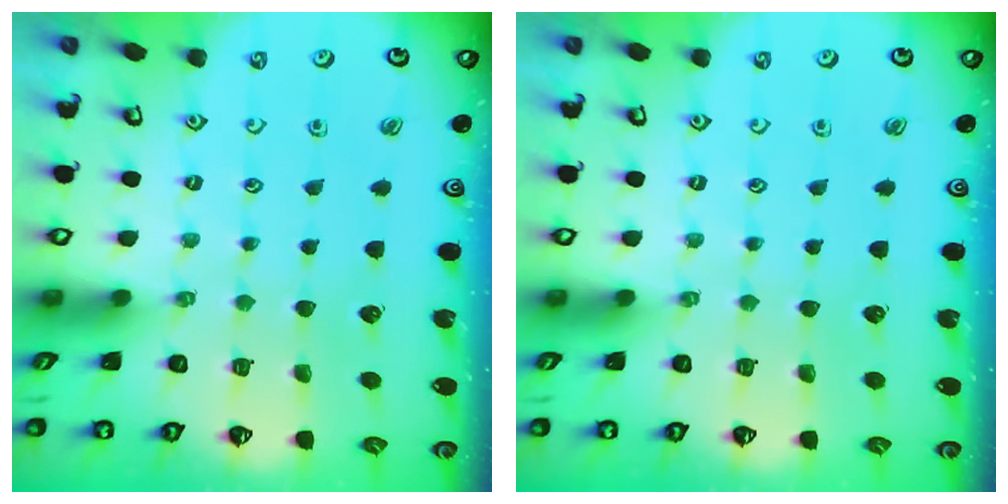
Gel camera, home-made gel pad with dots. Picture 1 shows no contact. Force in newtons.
{"total": 0.0}